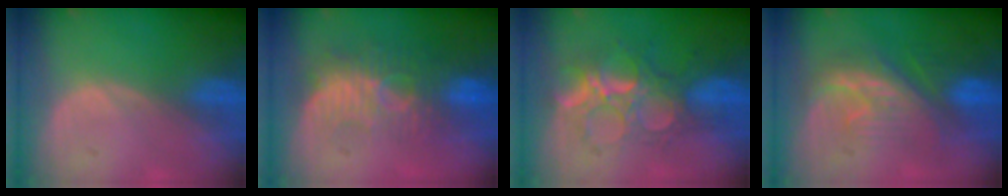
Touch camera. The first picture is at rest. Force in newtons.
{"total": 9.0, "press": 8.2, "slide": 3.8}
{"total": 8.9, "press": 8.2, "slide": 3.6}
{"total": 8.4, "press": 8.1, "slide": 1.9}